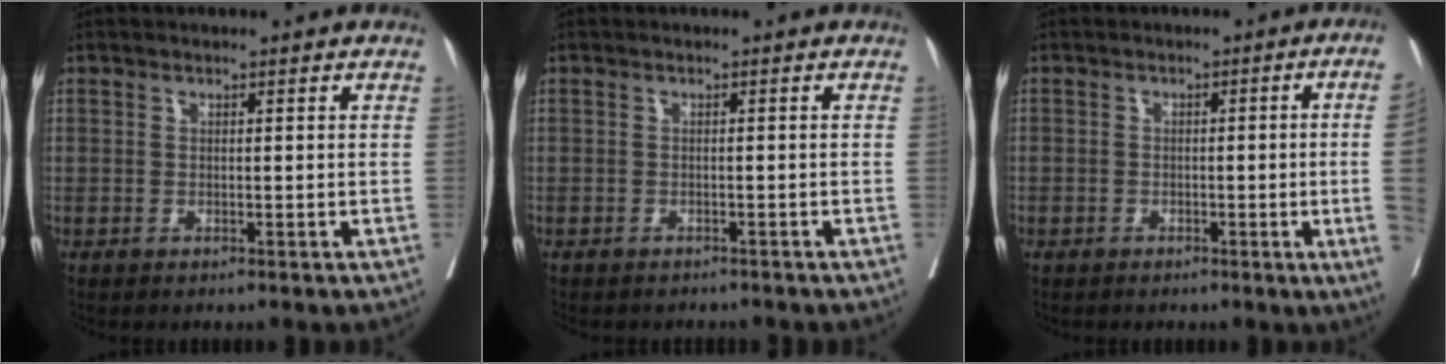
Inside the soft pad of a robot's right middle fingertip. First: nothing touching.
{"total": 4.9, "force": [-4.4, 1.6, 1.2], "torque": [-0.015, -0.003, -0.053]}
{"total": 6.5, "force": [-1.1, -1.4, 6.2], "torque": [-0.065, -0.004, -0.017]}